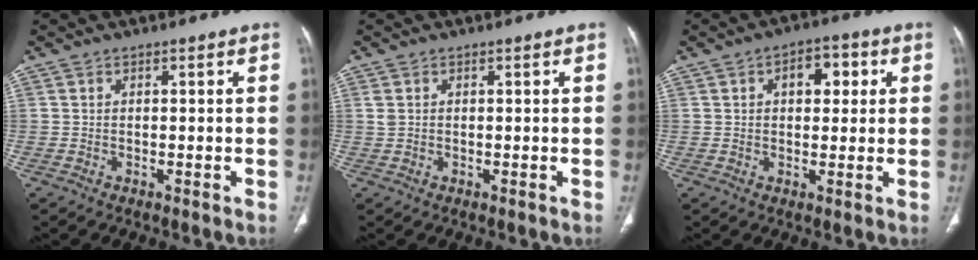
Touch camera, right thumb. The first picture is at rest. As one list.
[{"total": 1.0, "force": [0.4, 0.7, 0.6], "torque": [-0.013, 0.004, 0.012]}, {"total": 6.8, "force": [2.1, 4.0, 5.1], "torque": [-0.045, 0.006, 0.025]}]